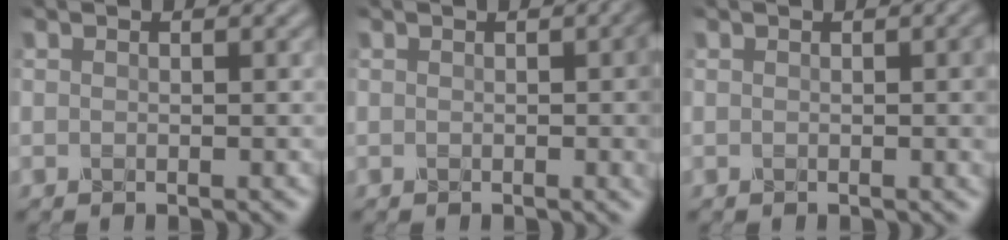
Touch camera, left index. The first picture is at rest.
{"total": 2.9, "force": [0.0, 0.7, 2.8], "torque": [-0.026, 0.004, -0.002]}
{"total": 2.2, "force": [0.1, 0.6, 2.1], "torque": [-0.019, 0.001, -0.001]}